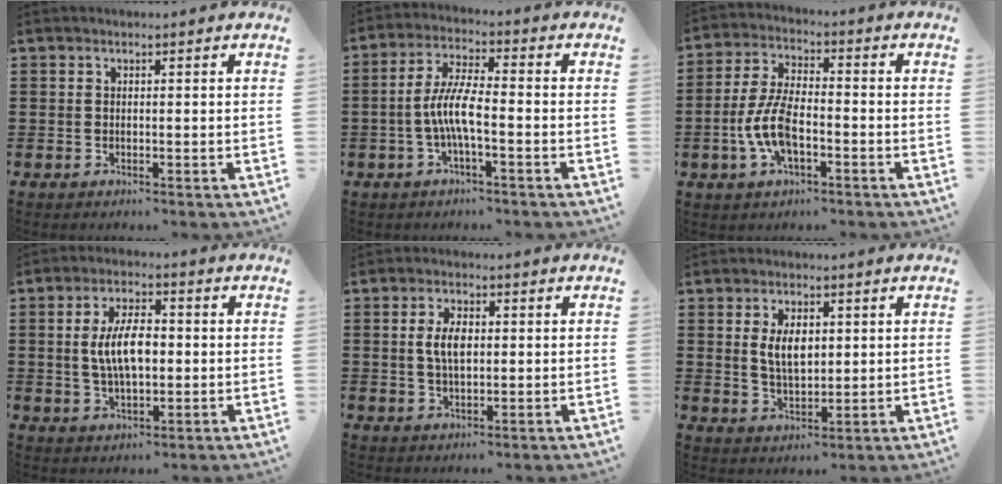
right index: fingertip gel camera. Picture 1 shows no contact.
{"total": 6.5, "force": [-1.9, 1.2, 6.1], "torque": [-0.140, -0.010, -0.045]}
{"total": 8.0, "force": [-2.4, 3.5, 6.8], "torque": [-0.158, -0.005, -0.050]}
{"total": 7.4, "force": [0.1, 3.3, 6.6], "torque": [-0.123, 0.006, -0.003]}
{"total": 4.6, "force": [0.5, 2.2, 4.1], "torque": [-0.073, 0.006, 0.005]}
{"total": 5.3, "force": [1.1, 2.8, 4.3], "torque": [-0.083, 0.007, 0.015]}